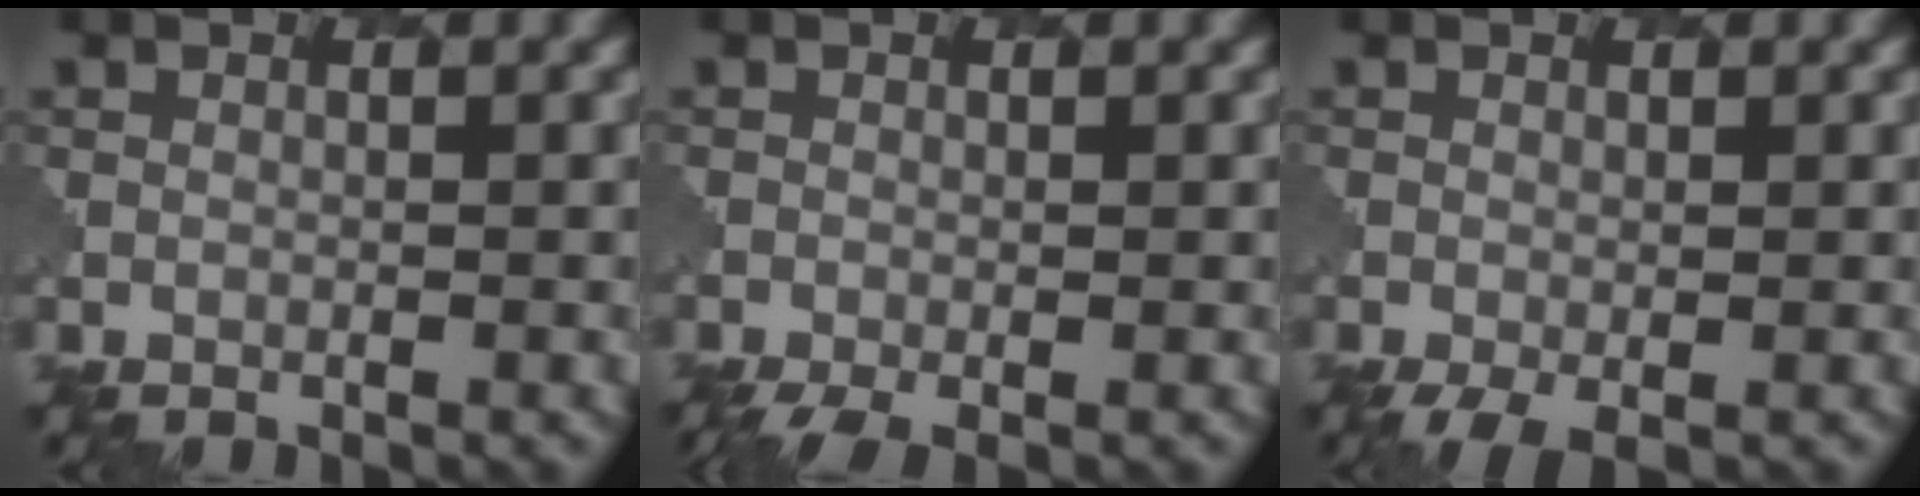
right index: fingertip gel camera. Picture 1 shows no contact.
{"total": 2.8, "force": [-1.9, 0.6, 2.0], "torque": [-0.032, -0.006, -0.035]}
{"total": 2.2, "force": [-1.1, 0.6, 1.8], "torque": [-0.035, -0.006, -0.020]}